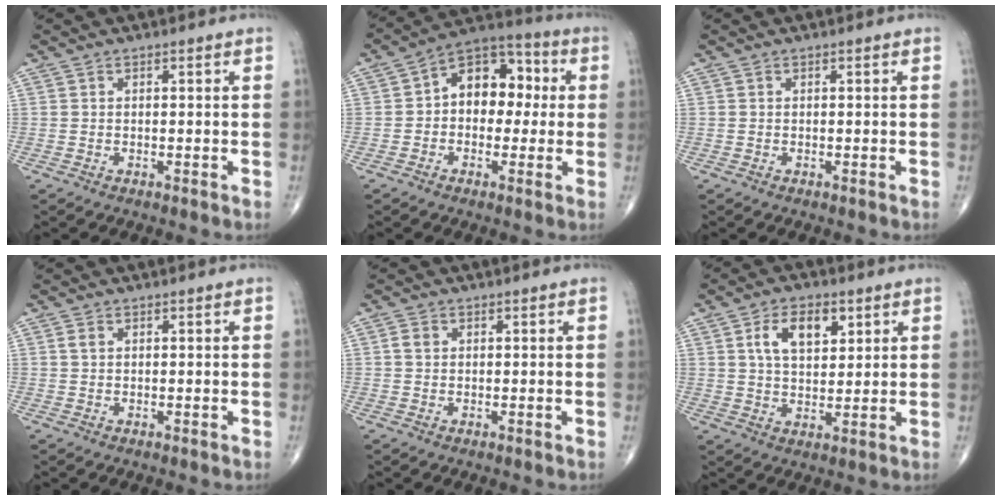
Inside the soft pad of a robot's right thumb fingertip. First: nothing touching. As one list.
[{"total": 12.1, "force": [1.0, 8.4, 8.6], "torque": [-0.085, 0.036, -0.001]}, {"total": 0.0}, {"total": 1.1, "force": [0.4, 0.7, 0.7], "torque": [-0.016, 0.003, 0.008]}, {"total": 1.6, "force": [0.3, 1.3, 0.9], "torque": [-0.016, 0.003, 0.006]}, {"total": 8.6, "force": [3.4, 4.9, 6.3], "torque": [-0.089, -0.008, 0.059]}]